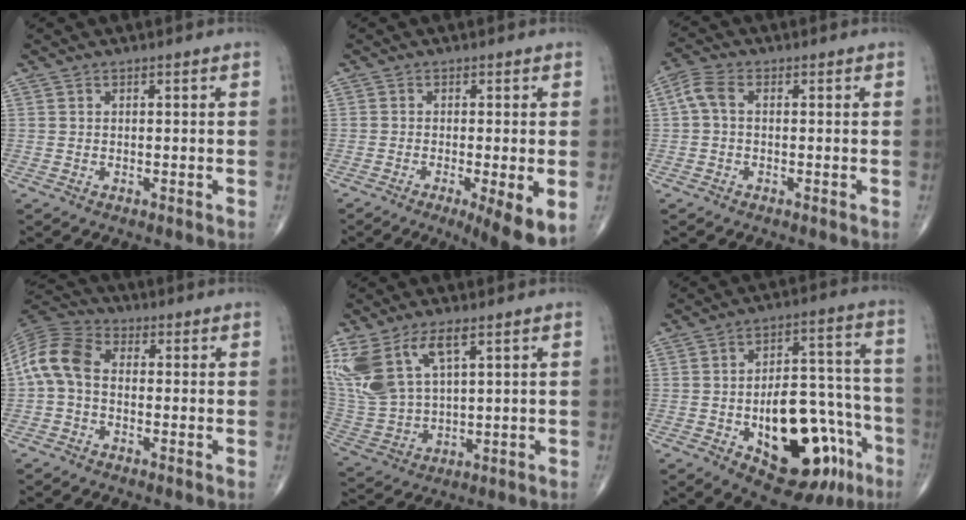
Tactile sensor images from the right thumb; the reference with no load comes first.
{"total": 8.3, "force": [-2.7, 1.7, 7.7], "torque": [-0.115, -0.019, -0.043]}
{"total": 4.0, "force": [0.1, 2.3, 3.3], "torque": [-0.077, 0.011, -0.005]}
{"total": 9.2, "force": [-0.4, 6.1, 6.9], "torque": [-0.139, 0.025, -0.024]}
{"total": 15.9, "force": [7.3, 7.5, 12.0], "torque": [-0.274, -0.018, 0.154]}
{"total": 22.7, "force": [-8.6, 11.8, 17.4], "torque": [-0.212, 0.055, -0.104]}